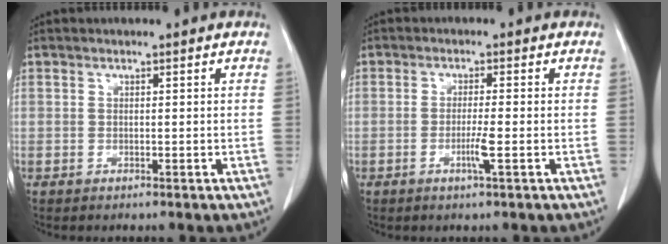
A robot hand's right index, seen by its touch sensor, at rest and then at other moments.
{"total": 3.0, "force": [-1.0, -0.4, 2.8], "torque": [-0.055, -0.006, -0.020]}